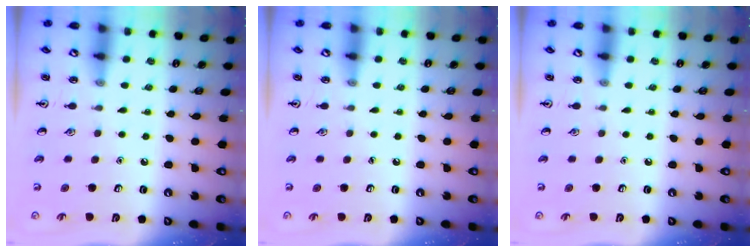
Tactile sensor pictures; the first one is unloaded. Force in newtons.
{"total": 0.0}
{"total": 0.0}